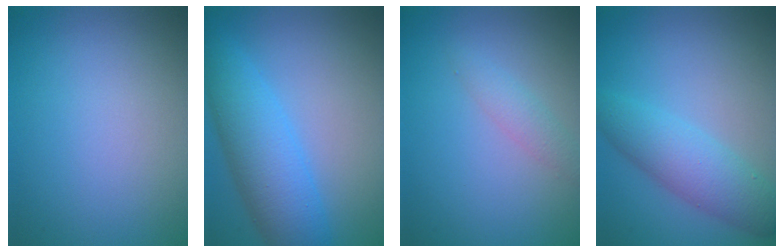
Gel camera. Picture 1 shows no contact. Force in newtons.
{"total": 6.5, "press": 6.5, "slide": 0.2}
{"total": 1.5, "press": 1.5, "slide": 0.0}
{"total": 4.6, "press": 4.6, "slide": 0.1}